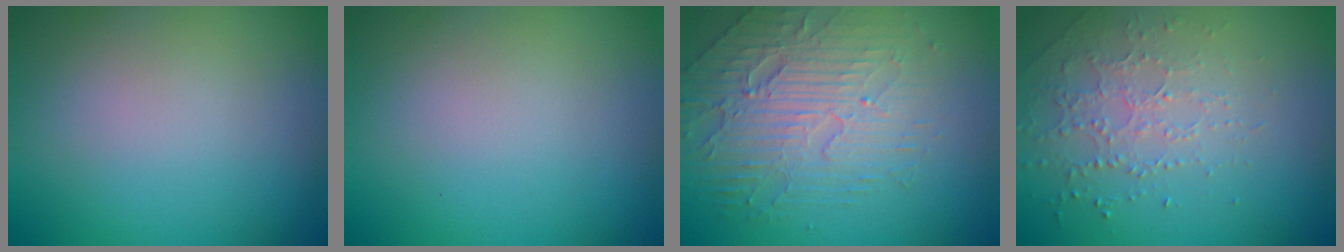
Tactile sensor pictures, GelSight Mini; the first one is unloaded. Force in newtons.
{"total": 0.0}
{"total": 5.2, "press": 4.2, "slide": 3.0}
{"total": 1.7, "press": 1.5, "slide": 0.8}